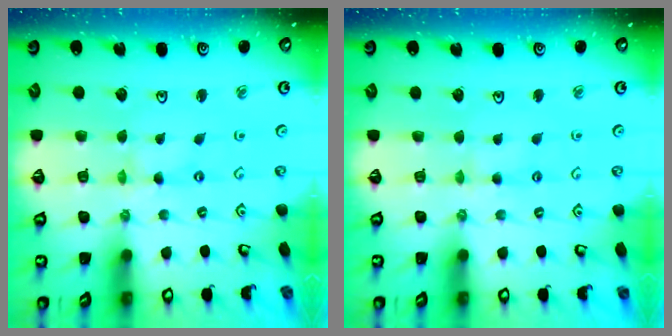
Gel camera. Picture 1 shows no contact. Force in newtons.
{"total": 2.6, "press": 2.6, "slide": 0.4}